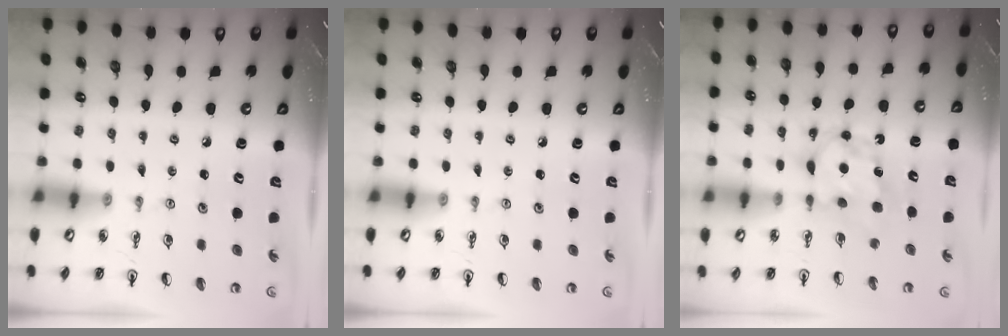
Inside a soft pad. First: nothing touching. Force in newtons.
{"total": 0.0}
{"total": 7.3, "press": 7.3, "slide": 0.2}